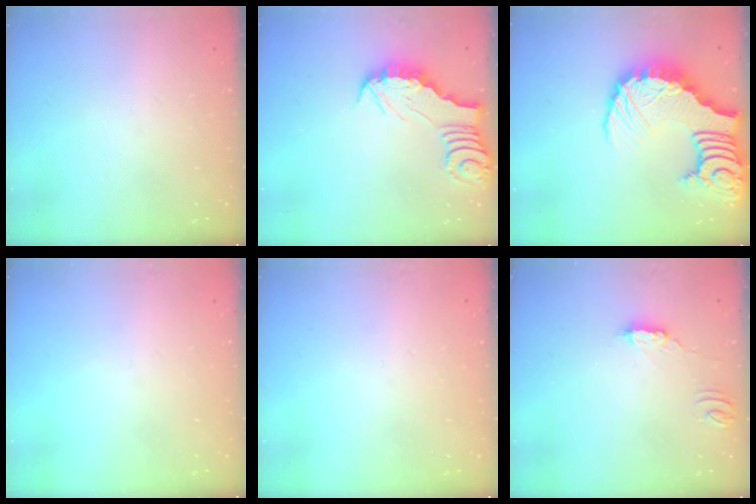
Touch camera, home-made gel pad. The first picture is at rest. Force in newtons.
{"total": 2.9, "press": 2.9, "slide": 0.2}
{"total": 17.5, "press": 17.3, "slide": 1.9}
{"total": 0.0}
{"total": 0.0}
{"total": 4.9, "press": 4.8, "slide": 0.5}